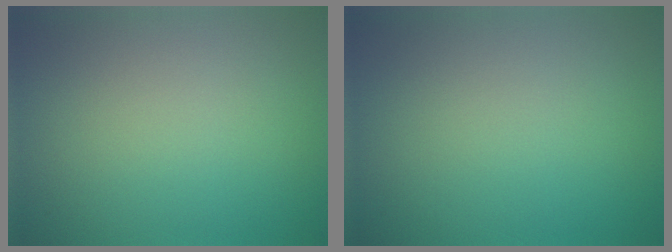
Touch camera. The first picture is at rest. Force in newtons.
{"total": 0.0}